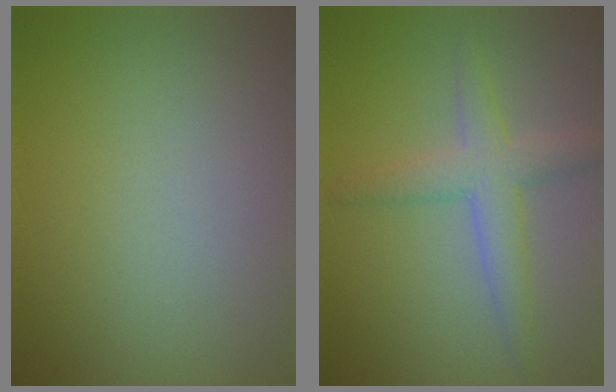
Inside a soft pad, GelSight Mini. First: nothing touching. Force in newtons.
{"total": 3.5, "press": 3.5, "slide": 0.3}